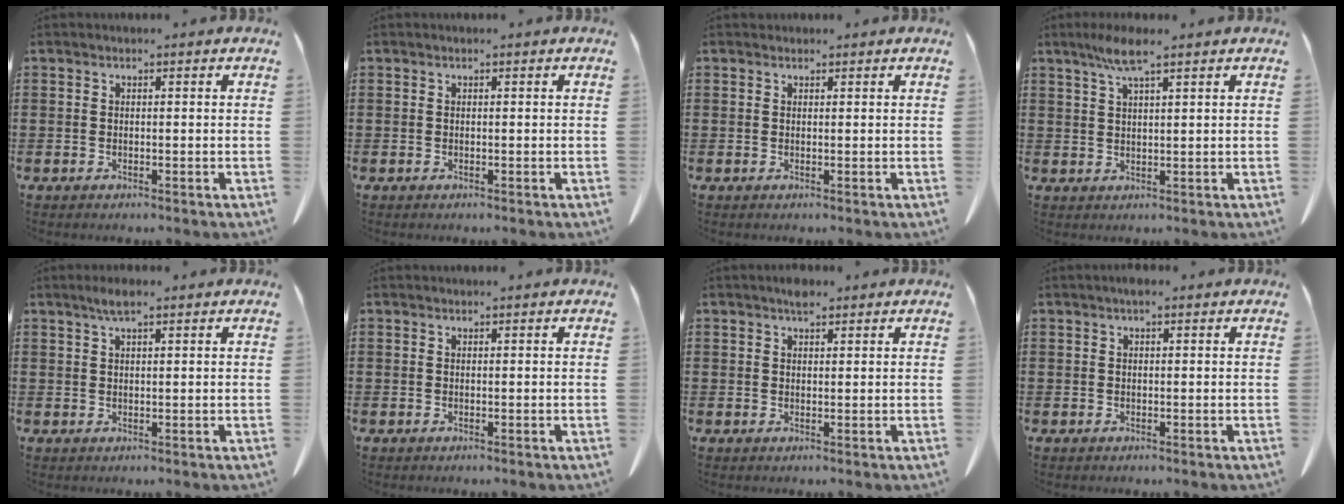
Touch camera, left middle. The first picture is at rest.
{"total": 0.0}
{"total": 0.5, "force": [0.5, 0.2, 0.0], "torque": [-0.002, 0.000, 0.010]}
{"total": 5.0, "force": [3.1, 0.6, 3.8], "torque": [-0.083, 0.007, 0.053]}
{"total": 2.4, "force": [1.5, 0.4, 1.8], "torque": [-0.039, 0.004, 0.026]}
{"total": 0.0}
{"total": 2.0, "force": [1.6, 0.7, 1.1], "torque": [-0.025, 0.004, 0.029]}
{"total": 0.9, "force": [0.5, 0.3, 0.7], "torque": [-0.015, 0.003, 0.008]}